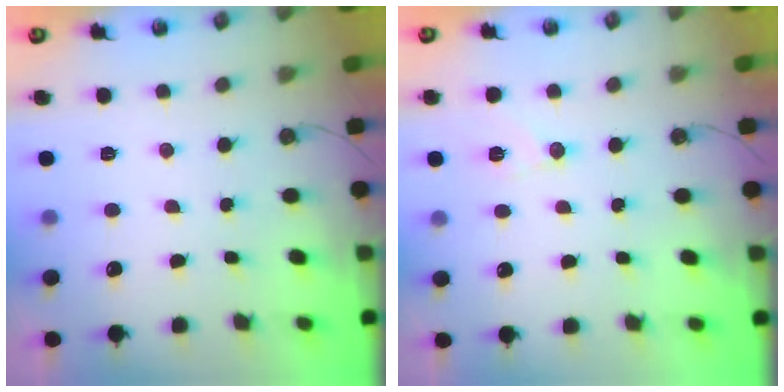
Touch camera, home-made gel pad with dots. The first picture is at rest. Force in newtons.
{"total": 7.0, "press": 6.9, "slide": 1.1}